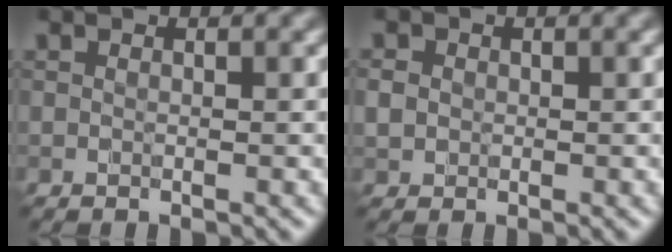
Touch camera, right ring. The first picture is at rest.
{"total": 1.4, "force": [0.1, 1.3, 0.6], "torque": [-0.007, -0.002, -0.004]}